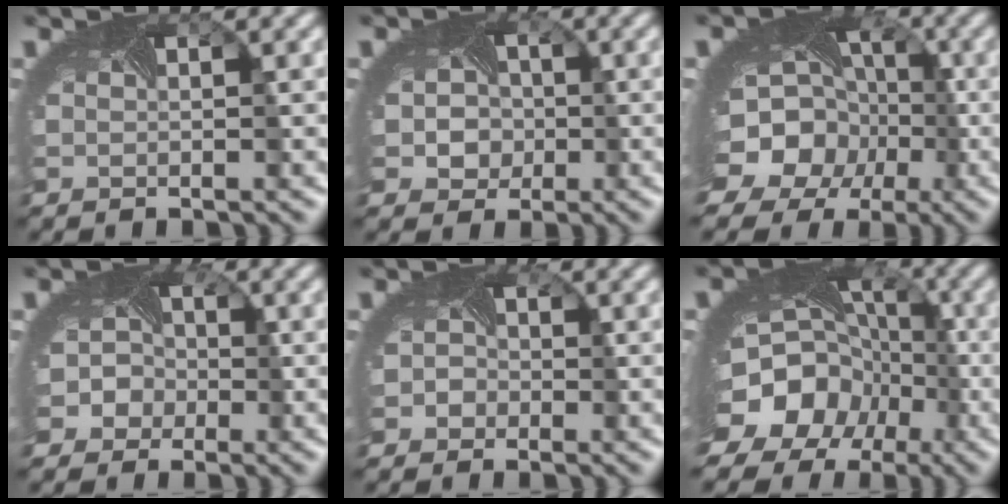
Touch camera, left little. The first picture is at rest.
{"total": 5.5, "force": [-0.4, 4.9, 2.5], "torque": [-0.024, 0.004, -0.027]}
{"total": 15.2, "force": [-4.5, 12.6, 7.0], "torque": [-0.135, -0.029, -0.084]}
{"total": 6.9, "force": [-2.0, 6.2, 2.4], "torque": [-0.034, 0.007, -0.064]}
{"total": 2.9, "force": [-1.4, 2.5, 0.8], "torque": [0.010, 0.009, -0.026]}
{"total": 14.4, "force": [-5.8, 11.6, 6.3], "torque": [-0.122, -0.040, -0.101]}